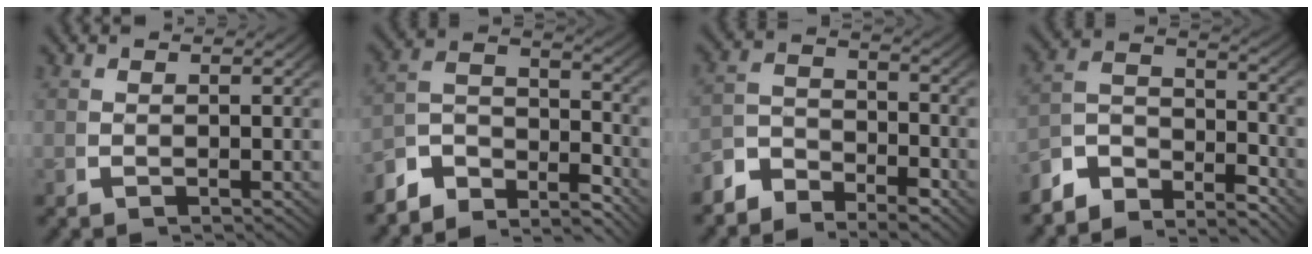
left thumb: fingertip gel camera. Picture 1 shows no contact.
{"total": 8.1, "force": [-3.8, 5.2, 4.9], "torque": [-0.102, -0.029, -0.065]}
{"total": 4.8, "force": [-3.6, 2.6, 1.9], "torque": [-0.024, -0.012, -0.067]}
{"total": 7.1, "force": [-3.5, 4.3, 4.4], "torque": [-0.084, -0.025, -0.061]}